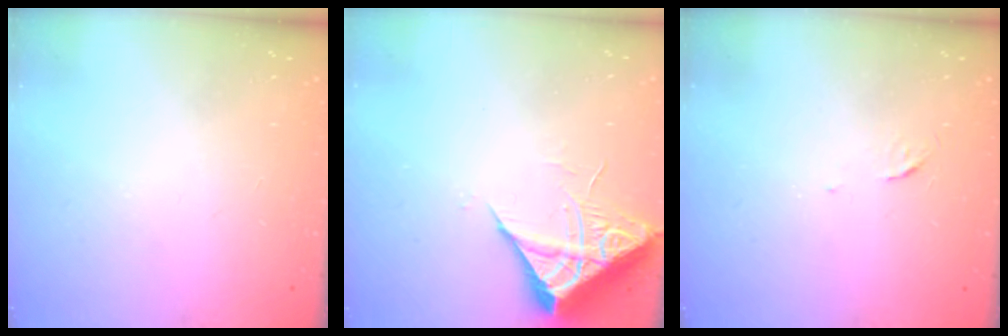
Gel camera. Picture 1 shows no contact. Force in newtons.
{"total": 6.9, "press": 6.9, "slide": 0.4}
{"total": 3.3, "press": 3.3, "slide": 0.5}